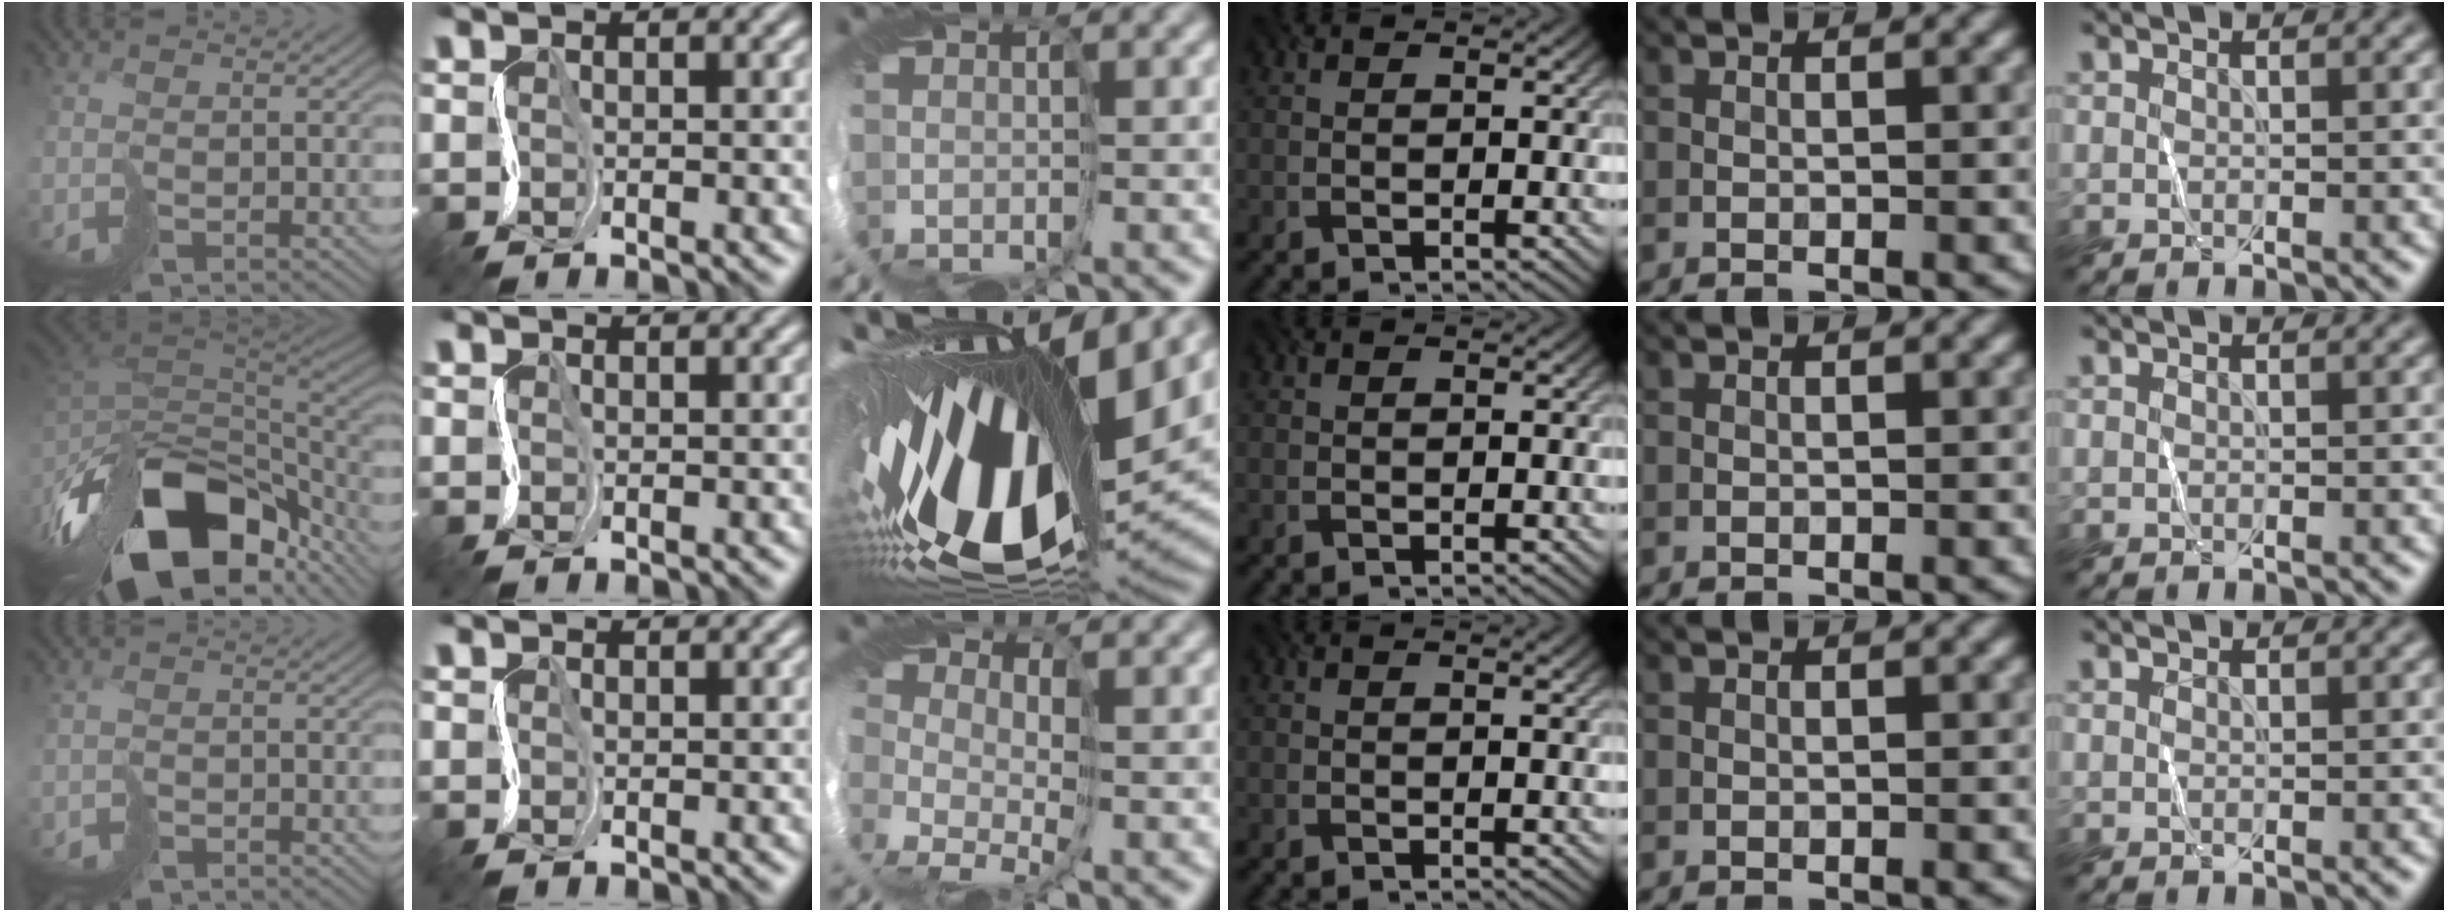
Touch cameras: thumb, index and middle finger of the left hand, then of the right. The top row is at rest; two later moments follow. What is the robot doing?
{"motion": "cut", "object": "paper"}